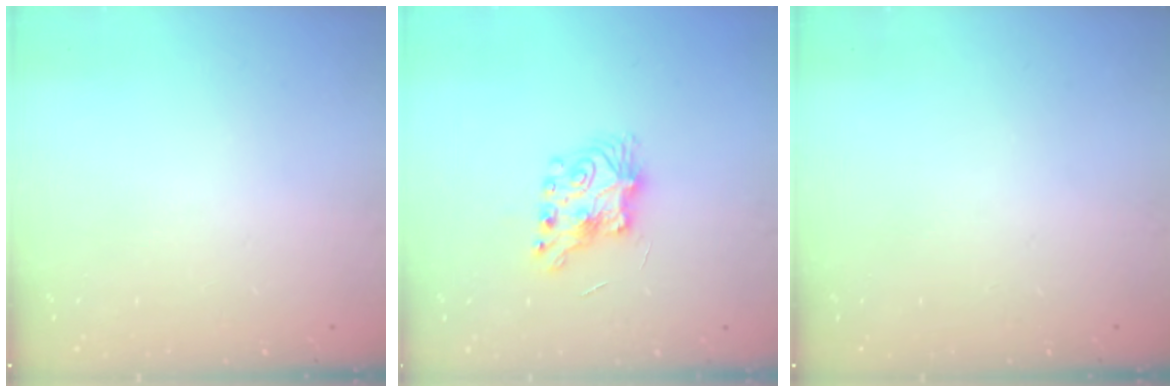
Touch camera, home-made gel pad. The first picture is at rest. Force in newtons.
{"total": 7.9, "press": 7.9, "slide": 0.3}
{"total": 0.0}